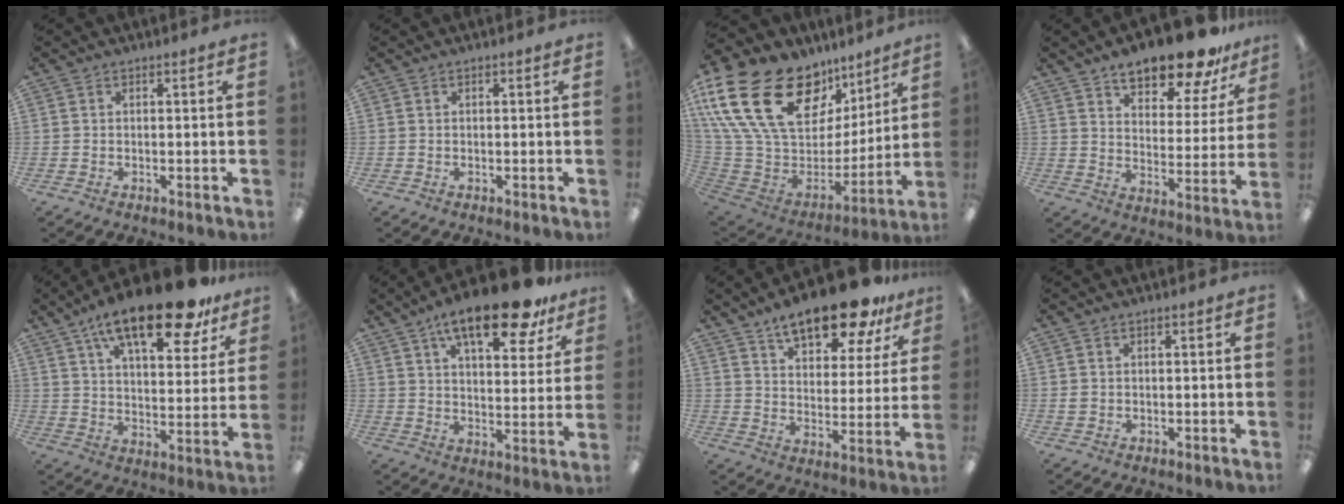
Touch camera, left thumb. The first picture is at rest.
{"total": 0.0}
{"total": 29.7, "force": [14.0, 18.4, 18.6], "torque": [-0.380, -0.073, 0.286]}
{"total": 15.0, "force": [12.2, 4.9, 7.1], "torque": [-0.100, -0.081, 0.208]}
{"total": 20.6, "force": [14.0, 7.1, 13.3], "torque": [-0.207, -0.077, 0.230]}
{"total": 18.0, "force": [11.9, 6.3, 12.0], "torque": [-0.184, -0.057, 0.194]}
{"total": 16.4, "force": [12.5, 5.8, 8.9], "torque": [-0.137, -0.067, 0.211]}
{"total": 1.0, "force": [0.2, 0.8, 0.4], "torque": [-0.009, 0.005, 0.002]}